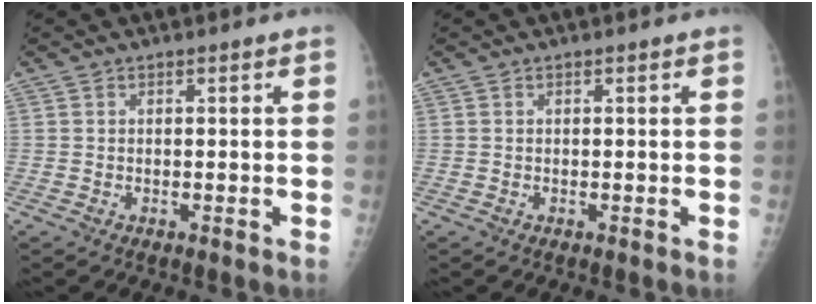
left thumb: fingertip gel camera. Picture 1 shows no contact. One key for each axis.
{"total": 0.0}